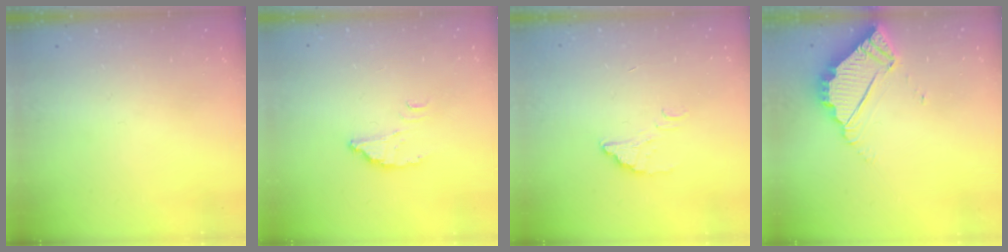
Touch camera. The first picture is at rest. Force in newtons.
{"total": 2.4, "press": 2.4, "slide": 0.2}
{"total": 2.6, "press": 2.6, "slide": 0.1}
{"total": 5.3, "press": 5.3, "slide": 0.2}